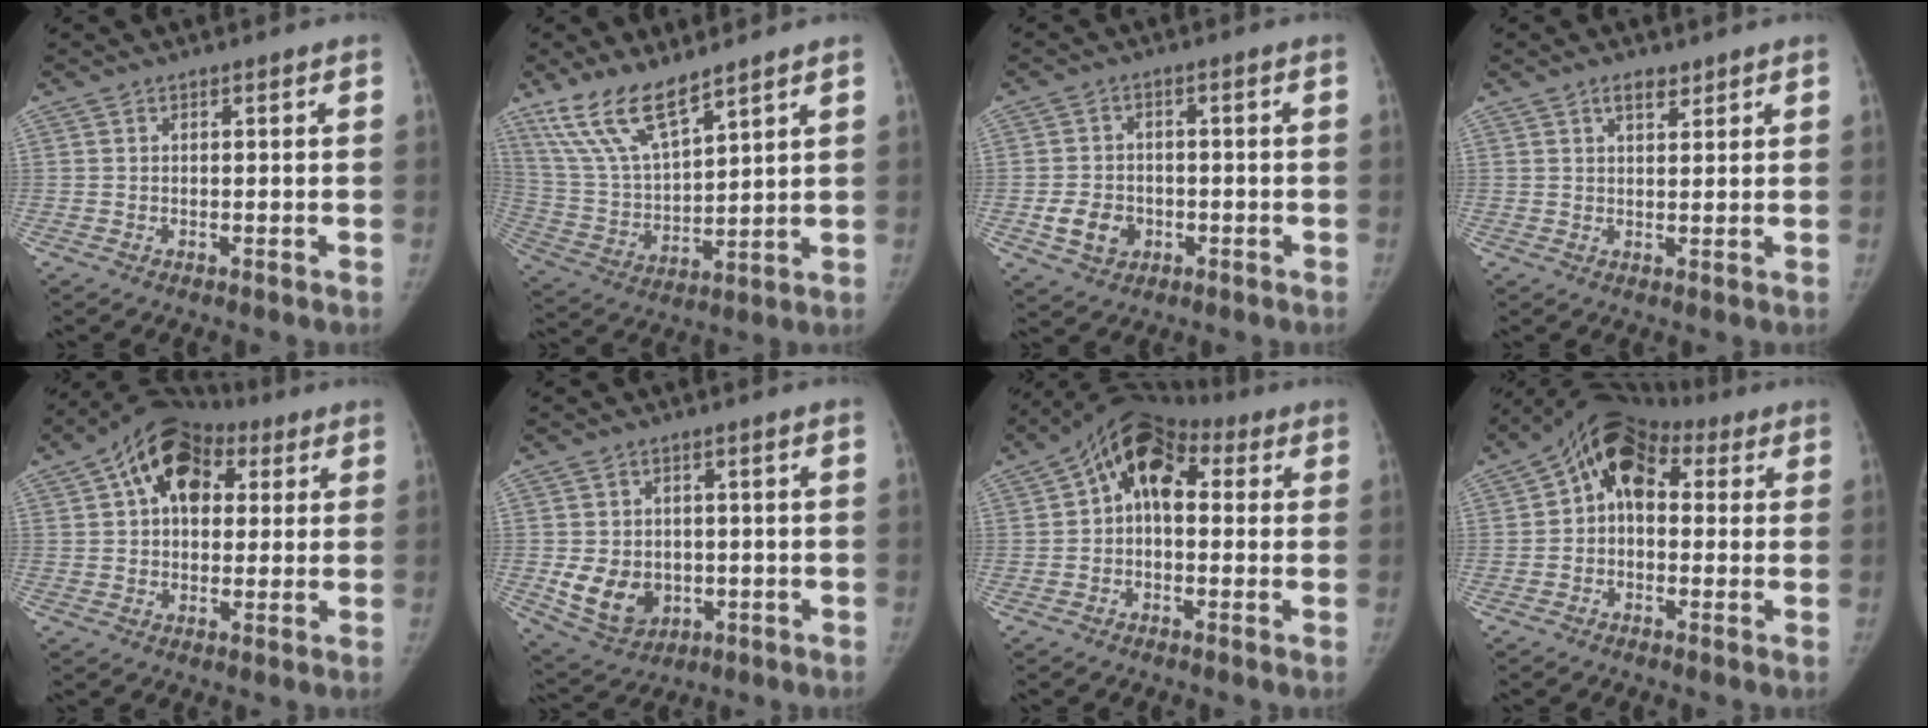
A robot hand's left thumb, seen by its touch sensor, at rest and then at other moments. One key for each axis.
{"total": 13.0, "fx": 9.8, "fy": 3.6, "fz": 7.8, "tx": -0.144, "ty": -0.046, "tz": 0.207}
{"total": 6.1, "fx": -1.8, "fy": 4.9, "fz": 3.0, "tx": -0.042, "ty": 0.010, "tz": -0.025}
{"total": 2.8, "fx": 2.0, "fy": 1.2, "fz": 1.4, "tx": -0.016, "ty": -0.013, "tz": 0.034}
{"total": 14.0, "fx": 4.7, "fy": 9.5, "fz": 9.3, "tx": -0.117, "ty": 0.019, "tz": 0.067}
{"total": 9.4, "fx": -1.4, "fy": 7.5, "fz": 5.5, "tx": -0.075, "ty": 0.000, "tz": -0.002}
{"total": 11.4, "fx": 2.3, "fy": 7.4, "fz": 8.3, "tx": -0.104, "ty": 0.037, "tz": 0.024}
{"total": 11.1, "fx": 2.3, "fy": 7.8, "fz": 7.6, "tx": -0.090, "ty": 0.036, "tz": 0.021}